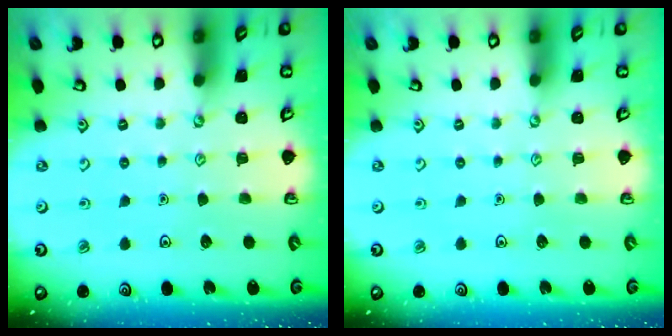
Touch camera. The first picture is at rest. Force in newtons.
{"total": 0.0}